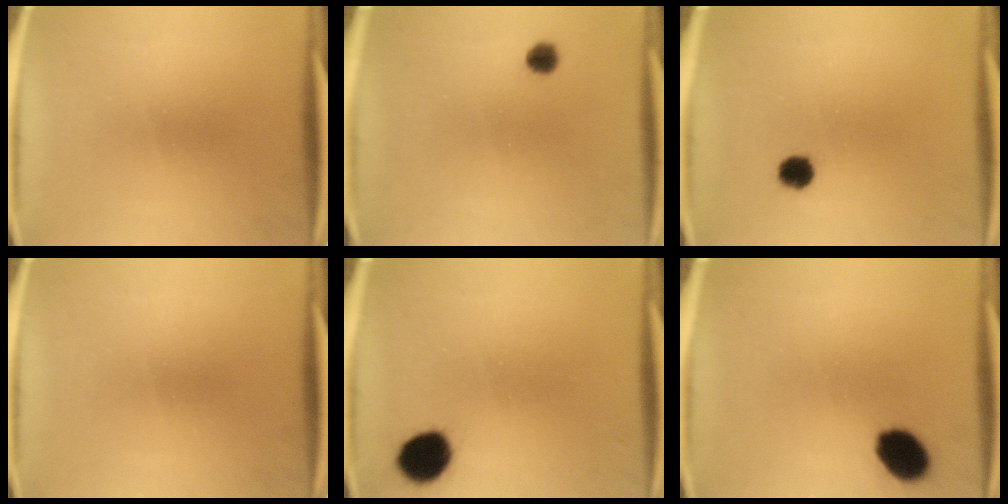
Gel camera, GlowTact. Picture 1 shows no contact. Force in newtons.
{"total": 2.3}
{"total": 3.2}
{"total": 0.0}
{"total": 8.8}
{"total": 8.7}